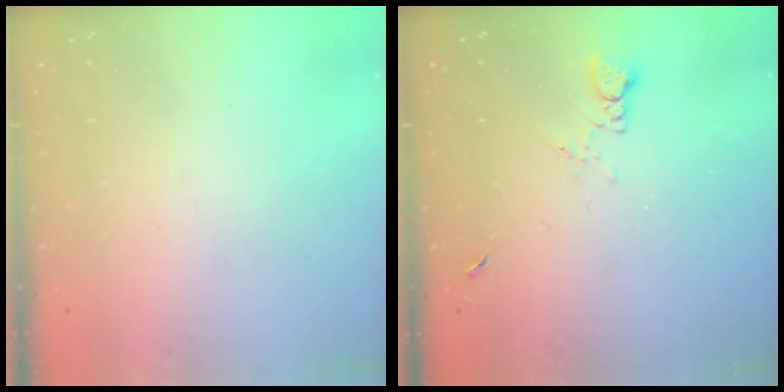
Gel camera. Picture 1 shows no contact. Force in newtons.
{"total": 1.3, "press": 1.3, "slide": 0.2}